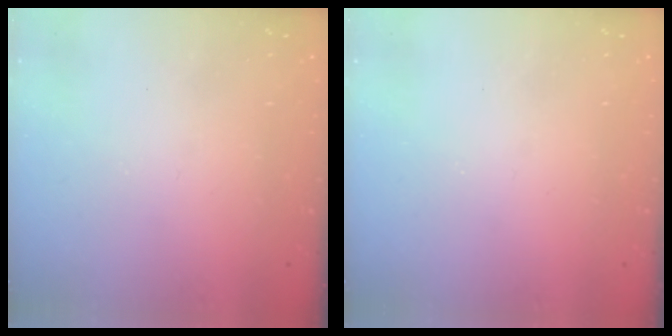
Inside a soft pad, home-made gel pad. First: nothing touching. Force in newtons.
{"total": 0.0}